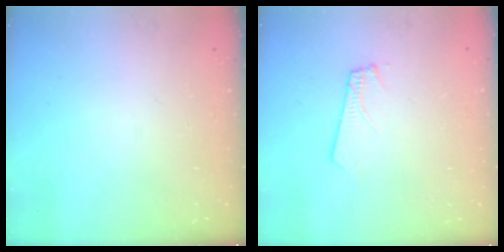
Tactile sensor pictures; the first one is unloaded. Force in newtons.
{"total": 1.8, "press": 1.8, "slide": 0.1}